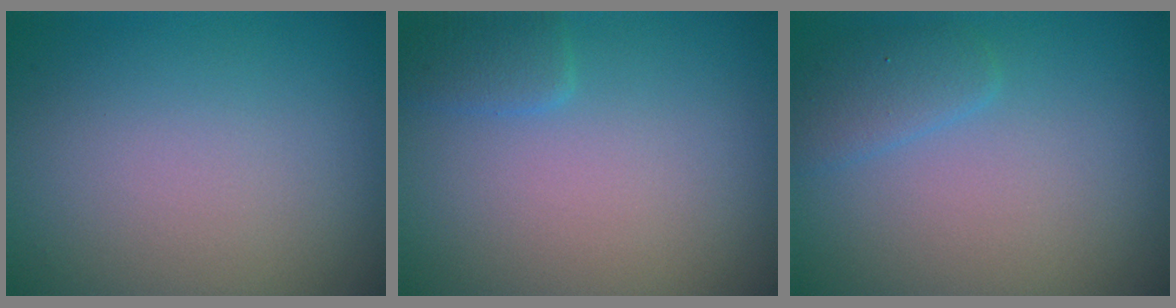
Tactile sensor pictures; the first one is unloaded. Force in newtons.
{"total": 1.4, "press": 1.4, "slide": 0.1}
{"total": 1.8, "press": 1.8, "slide": 0.1}